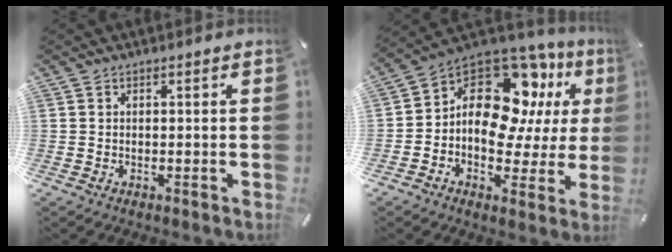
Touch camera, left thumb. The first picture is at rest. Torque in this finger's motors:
{"motor_torque": [1.11, 0.88, 0.49, -0.04, 0.19]}